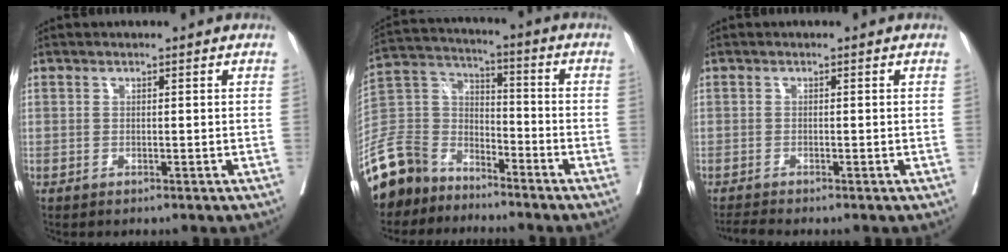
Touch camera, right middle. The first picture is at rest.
{"total": 12.0, "force": [-10.0, 6.0, 2.4], "torque": [-0.073, 0.025, -0.198]}
{"total": 1.5, "force": [-1.4, -0.6, 0.2], "torque": [-0.011, -0.010, -0.029]}